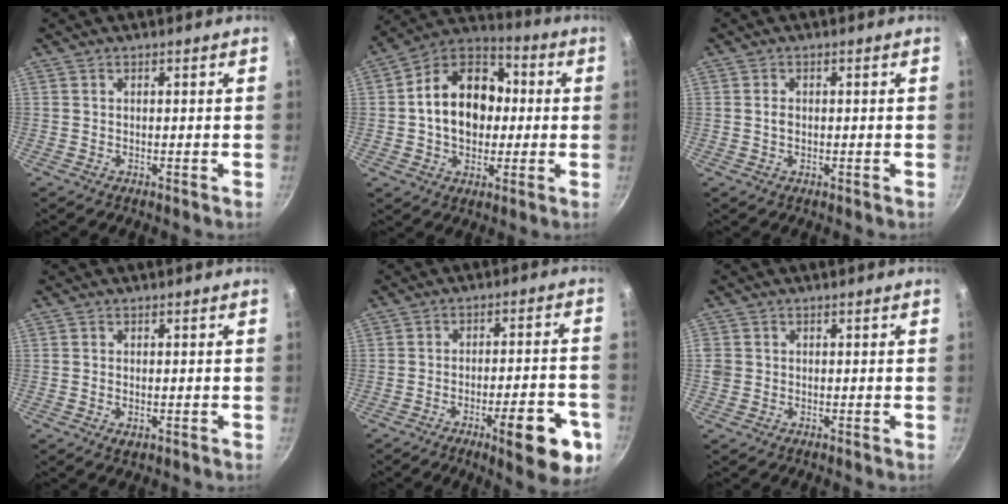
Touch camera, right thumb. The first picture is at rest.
{"total": 17.1, "force": [0.5, 12.8, 11.4], "torque": [-0.153, 0.033, -0.006]}
{"total": 1.7, "force": [0.0, 1.2, 1.1], "torque": [-0.019, 0.002, 0.001]}
{"total": 1.7, "force": [-0.4, 1.0, 1.3], "torque": [-0.021, -0.004, -0.005]}
{"total": 14.1, "force": [-6.4, 4.0, 11.9], "torque": [-0.129, 0.028, -0.082]}
{"total": 1.9, "force": [-0.2, 1.7, 0.7], "torque": [-0.012, 0.003, -0.004]}